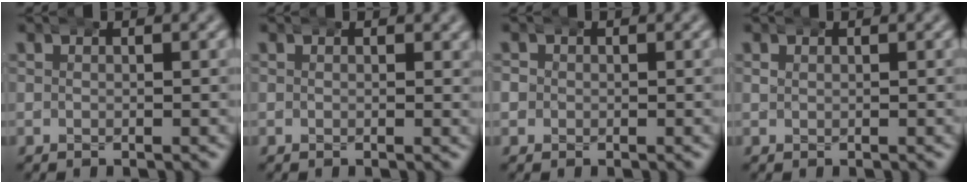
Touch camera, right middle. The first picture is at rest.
{"total": 0.6, "force": [0.5, 0.2, 0.2], "torque": [0.000, -0.001, 0.005]}
{"total": 1.1, "force": [-0.2, 1.0, 0.0], "torque": [-0.010, -0.001, -0.005]}
{"total": 0.8, "force": [0.4, -0.6, -0.4], "torque": [0.012, -0.002, 0.010]}